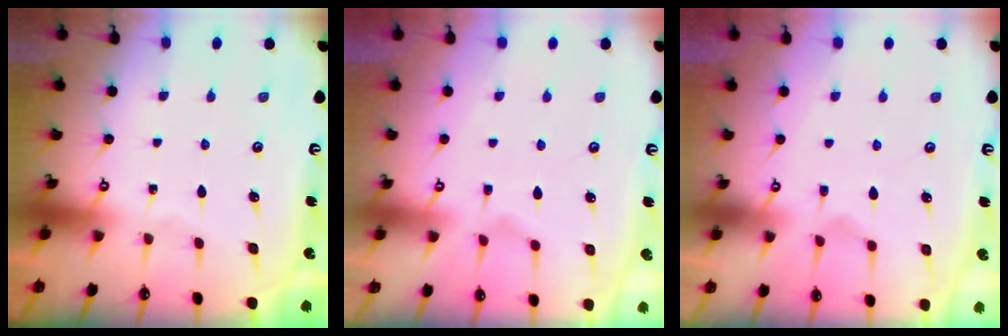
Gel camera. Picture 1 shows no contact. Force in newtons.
{"total": 1.3, "press": 0.7, "slide": 1.1}
{"total": 2.9, "press": 2.6, "slide": 1.3}